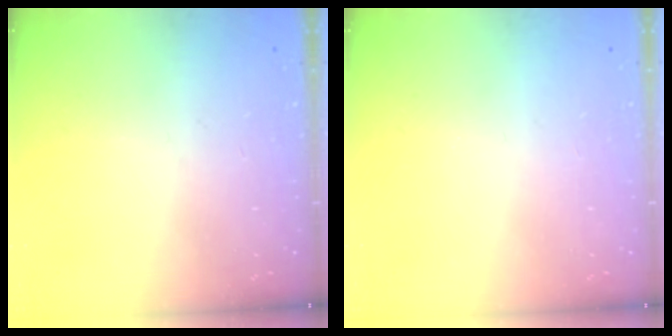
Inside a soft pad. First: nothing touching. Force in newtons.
{"total": 0.0}